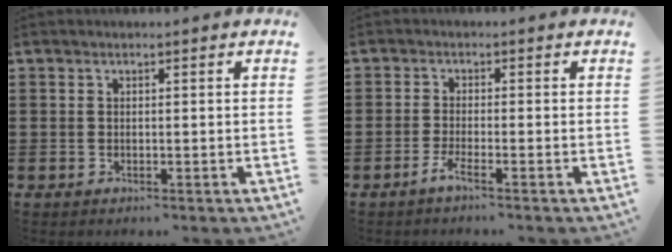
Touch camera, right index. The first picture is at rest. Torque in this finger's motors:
{"motor_torque": [0.35, 0.53, 0.15, 0.06]}